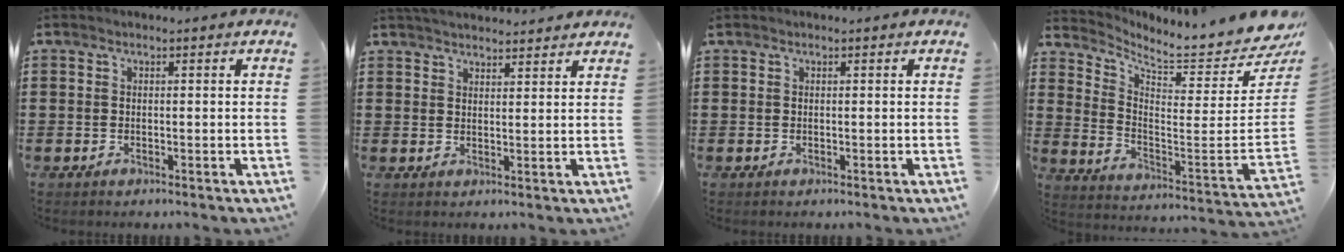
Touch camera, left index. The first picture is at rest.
{"total": 2.9, "force": [2.9, 0.1, 0.2], "torque": [-0.011, -0.004, 0.057]}
{"total": 0.0}
{"total": 6.2, "force": [6.0, 0.0, 1.7], "torque": [-0.054, -0.076, 0.095]}